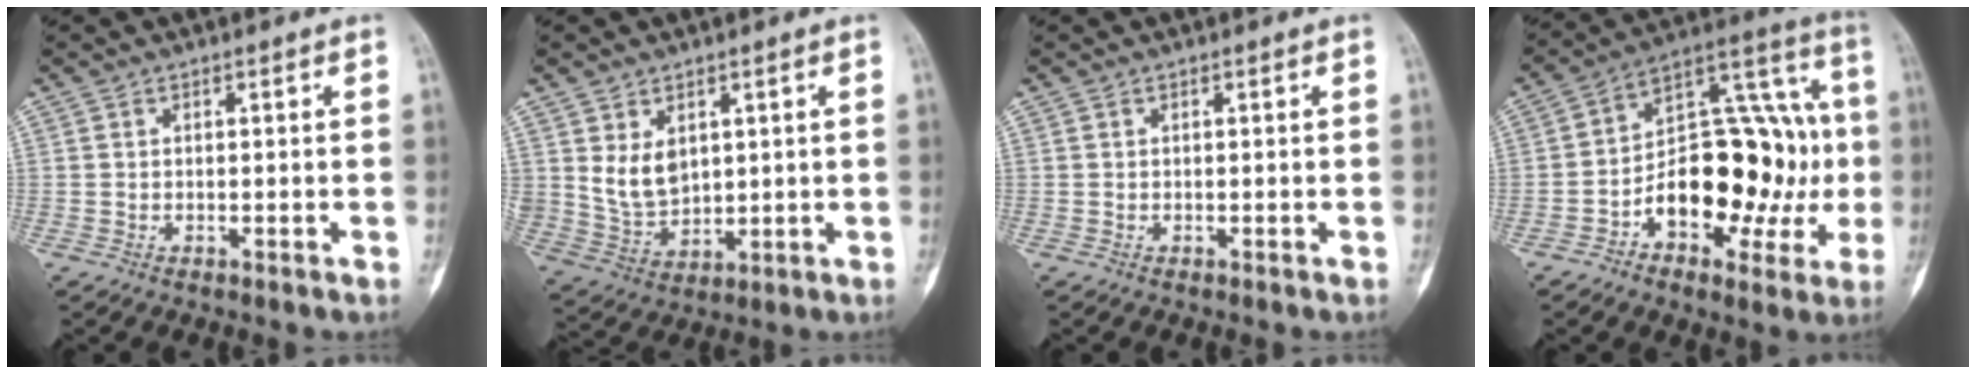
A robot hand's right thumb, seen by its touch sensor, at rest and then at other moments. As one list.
[{"total": 7.6, "force": [2.5, 5.3, 4.7], "torque": [-0.072, -0.022, 0.067]}, {"total": 0.0}, {"total": 23.6, "force": [-3.4, 13.6, 19.0], "torque": [-0.240, 0.054, -0.044]}]